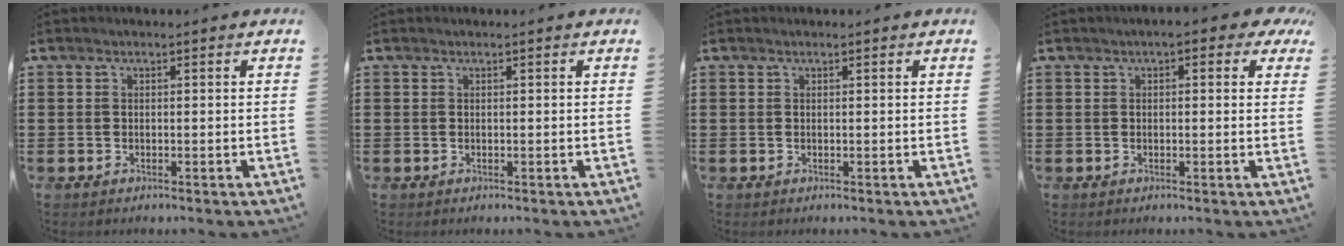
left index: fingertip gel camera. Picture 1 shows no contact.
{"total": 0.0}
{"total": 0.0}
{"total": 1.9, "force": [0.5, 0.7, 1.7], "torque": [-0.034, 0.007, 0.006]}